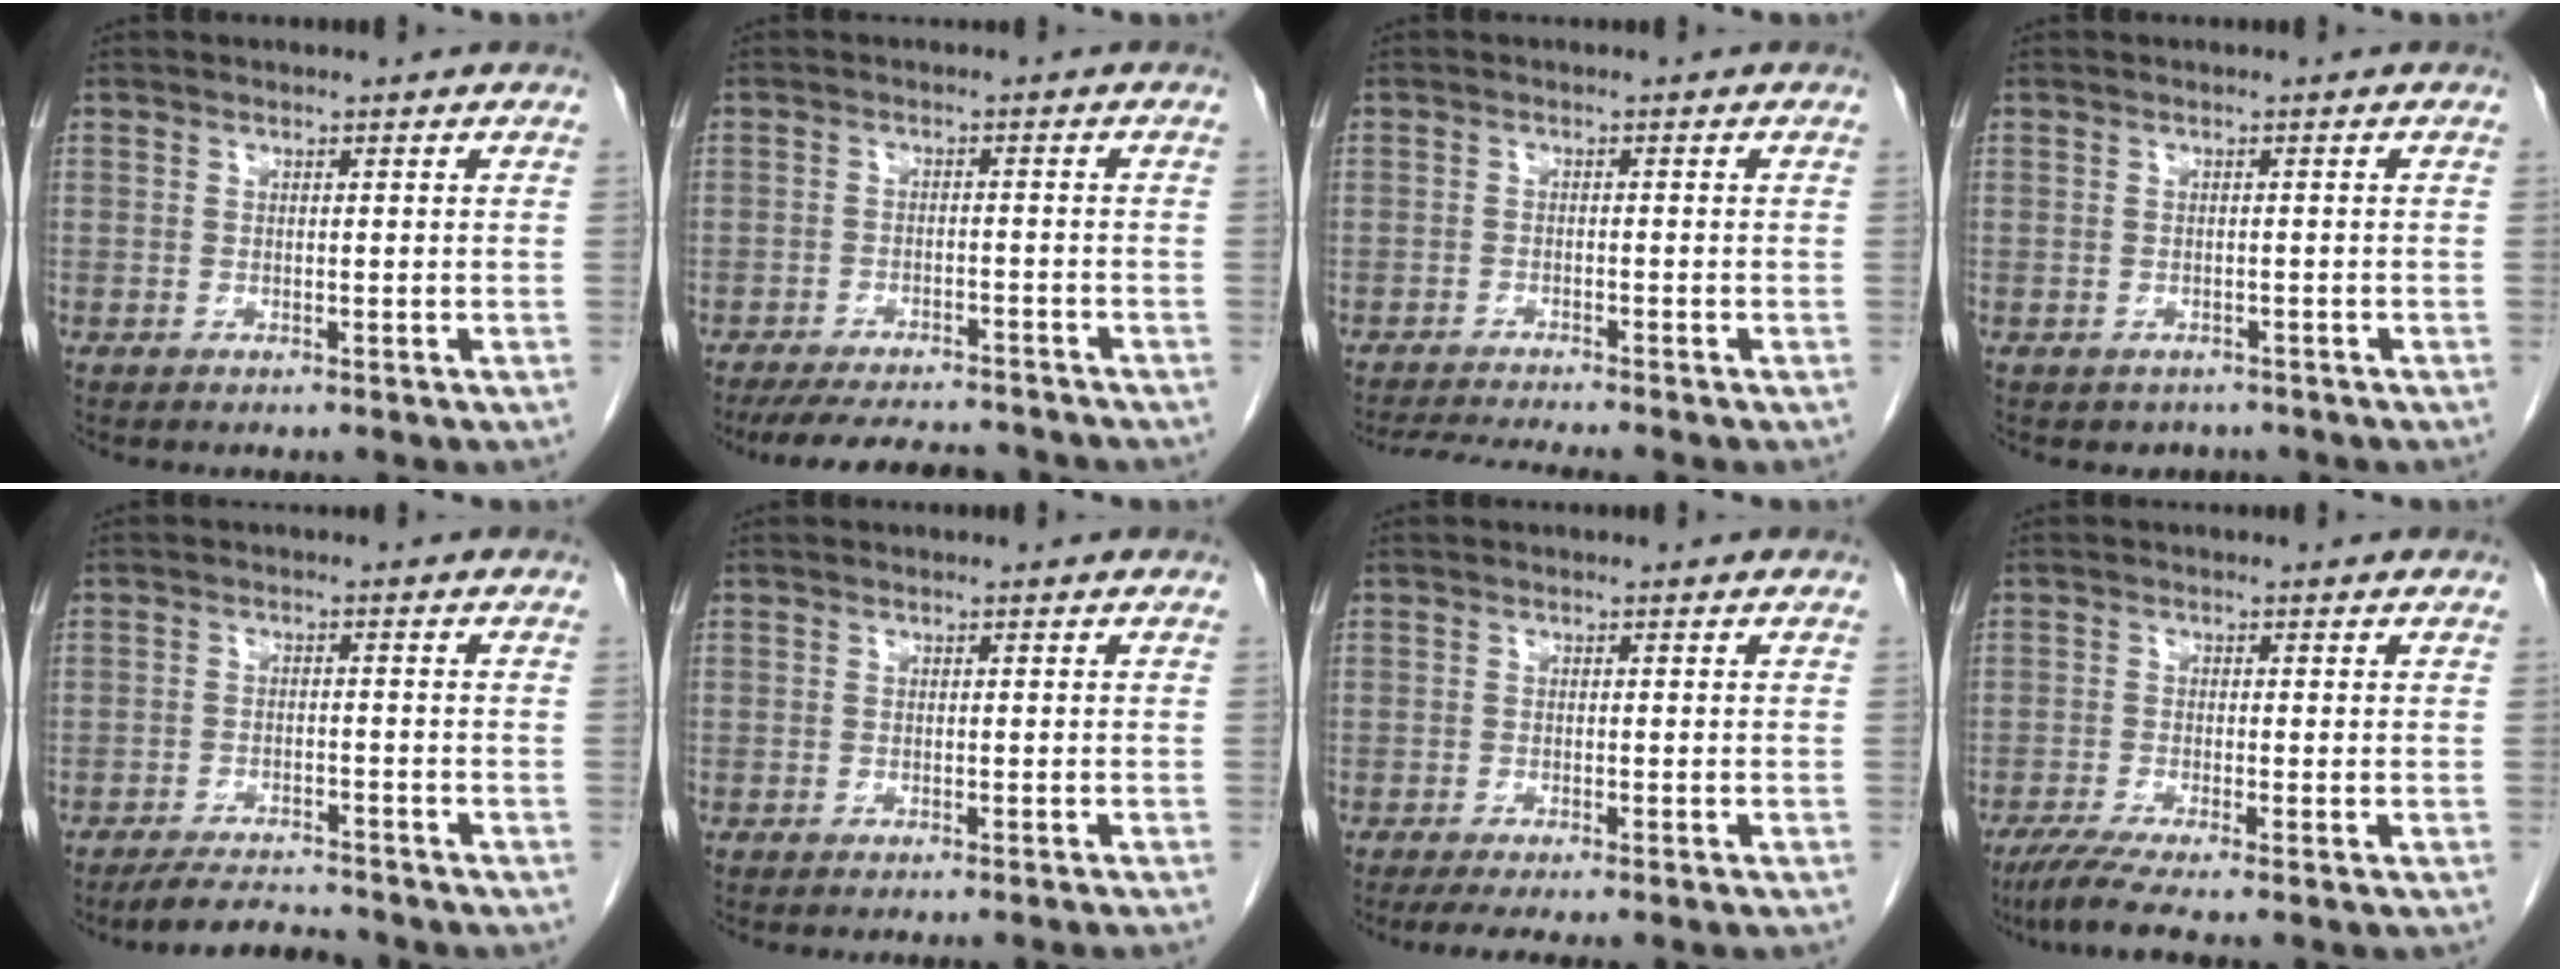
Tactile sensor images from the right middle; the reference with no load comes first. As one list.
[{"total": 12.0, "force": [-11.0, 2.4, 4.3], "torque": [-0.070, -0.002, -0.150]}, {"total": 5.5, "force": [-5.0, -1.1, 1.8], "torque": [-0.028, -0.017, -0.085]}, {"total": 2.2, "force": [-1.7, 1.4, 0.0], "torque": [-0.005, 0.004, -0.025]}, {"total": 5.1, "force": [-5.0, 0.4, 0.9], "torque": [-0.015, -0.012, -0.086]}, {"total": 2.9, "force": [-2.6, -0.5, 1.2], "torque": [-0.013, 0.003, -0.031]}, {"total": 5.3, "force": [-4.4, -0.2, 3.0], "torque": [-0.035, -0.010, -0.066]}, {"total": 5.0, "force": [-3.8, -0.6, 3.1], "torque": [-0.059, -0.016, -0.072]}]